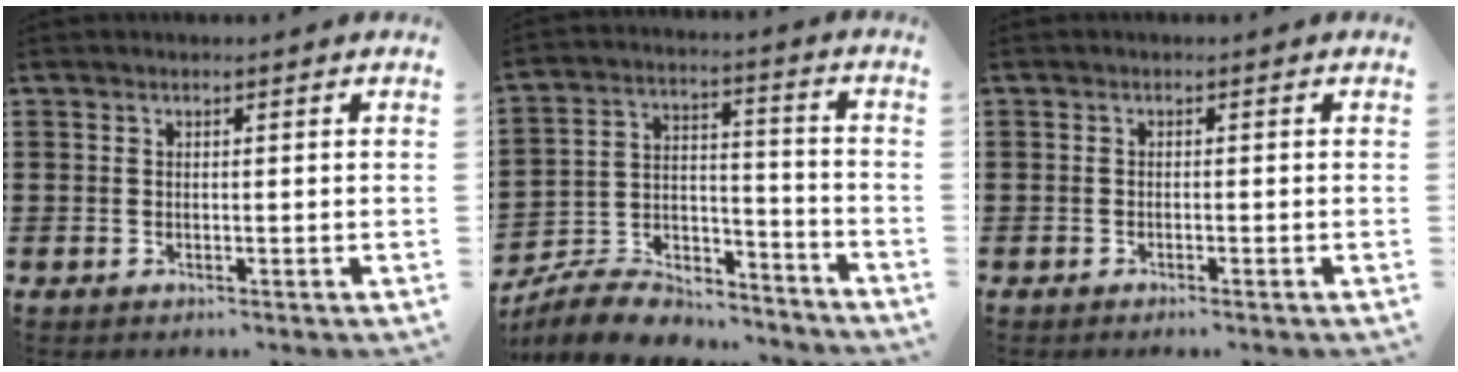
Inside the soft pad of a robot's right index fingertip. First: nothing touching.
{"total": 7.7, "force": [-7.0, 2.6, 1.9], "torque": [-0.049, 0.013, -0.139]}
{"total": 0.7, "force": [-0.6, 0.0, 0.4], "torque": [-0.008, -0.002, -0.012]}